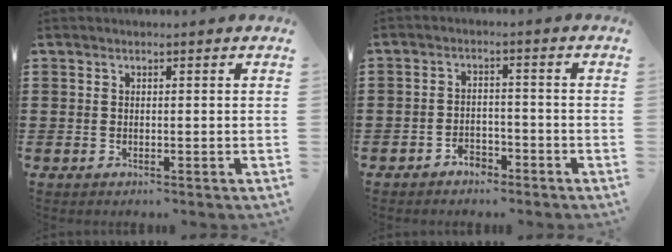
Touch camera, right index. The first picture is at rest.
{"total": 2.7, "force": [-2.3, 1.3, 0.7], "torque": [-0.017, 0.004, -0.047]}